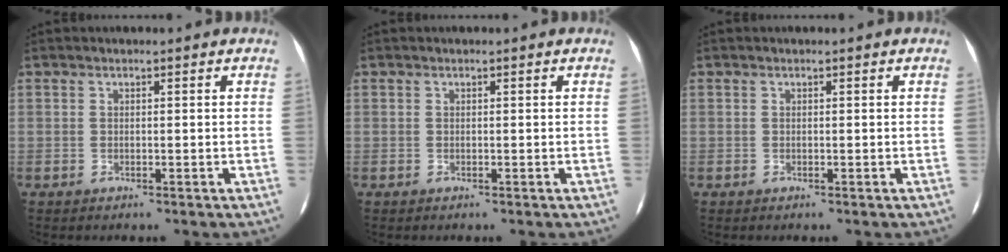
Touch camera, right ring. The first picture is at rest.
{"total": 0.0}
{"total": 0.0}